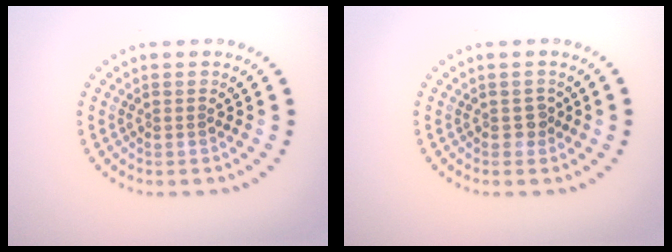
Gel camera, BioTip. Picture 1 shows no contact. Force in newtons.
{"total": 1.0, "press": 0.9, "slide": 0.4}